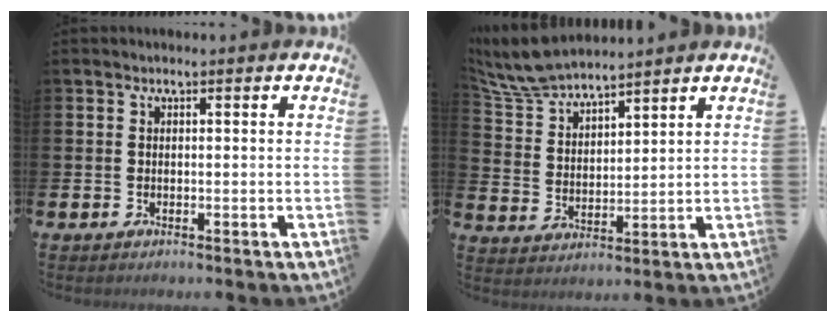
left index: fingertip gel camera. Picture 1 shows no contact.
{"total": 7.9, "force": [7.5, 1.4, 2.1], "torque": [-0.076, -0.031, 0.138]}